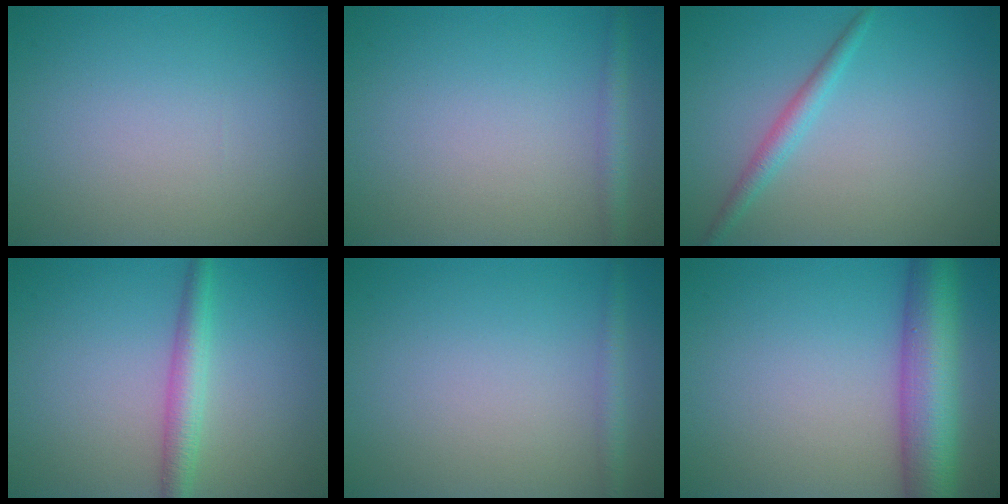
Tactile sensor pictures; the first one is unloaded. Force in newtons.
{"total": 1.6, "press": 1.6, "slide": 0.1}
{"total": 1.8, "press": 1.8, "slide": 0.0}
{"total": 2.8, "press": 2.8, "slide": 0.1}
{"total": 1.3, "press": 1.3, "slide": 0.1}
{"total": 7.9, "press": 7.9, "slide": 0.2}